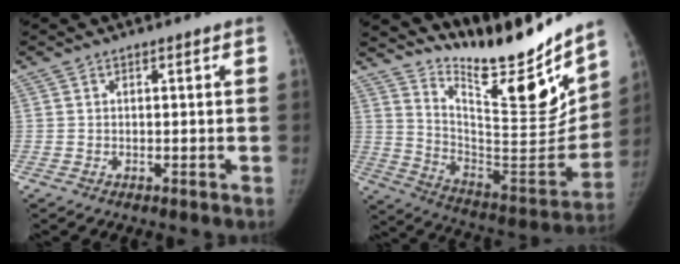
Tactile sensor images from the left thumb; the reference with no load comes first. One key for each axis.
{"total": 25.3, "fx": 20.6, "fy": 5.4, "fz": 13.5, "tx": -0.167, "ty": -0.142, "tz": 0.326}